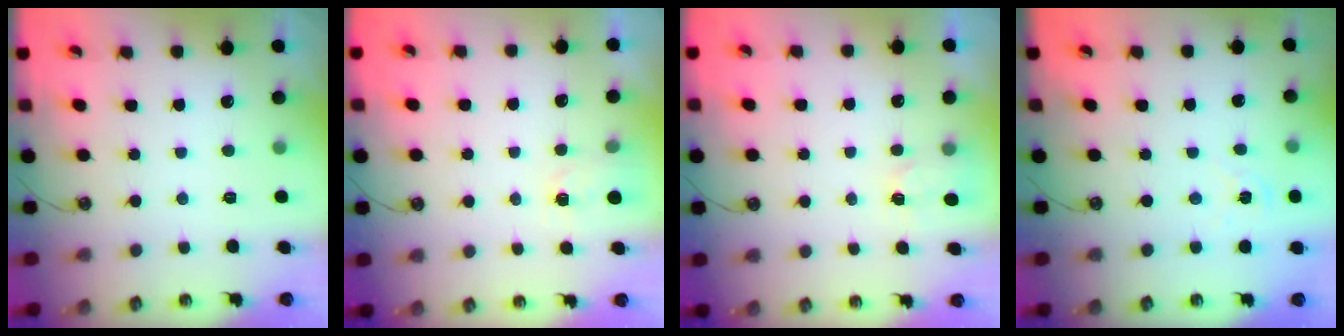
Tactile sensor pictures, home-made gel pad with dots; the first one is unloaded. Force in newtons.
{"total": 1.3, "press": 1.2, "slide": 0.2}
{"total": 2.6, "press": 2.5, "slide": 0.4}
{"total": 1.6, "press": 1.5, "slide": 0.3}